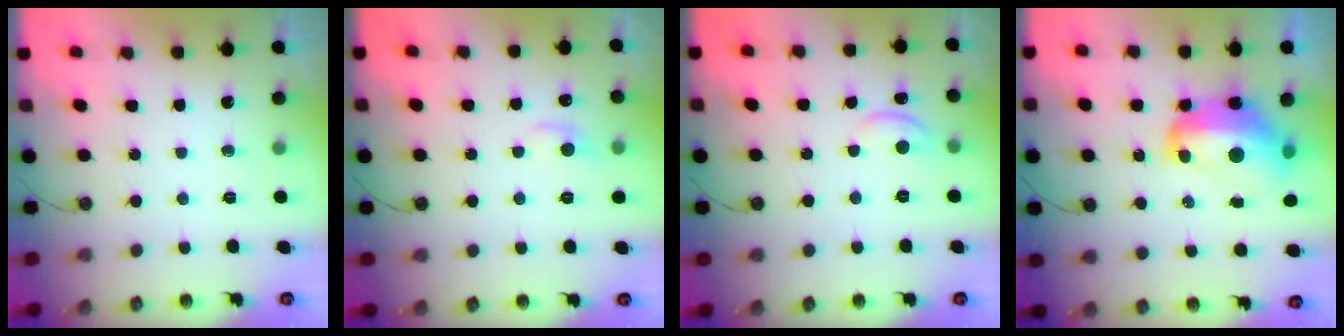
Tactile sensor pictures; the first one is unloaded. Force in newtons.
{"total": 0.8, "press": 0.4, "slide": 0.6}
{"total": 0.9, "press": 0.6, "slide": 0.6}
{"total": 10.2, "press": 10.1, "slide": 1.2}